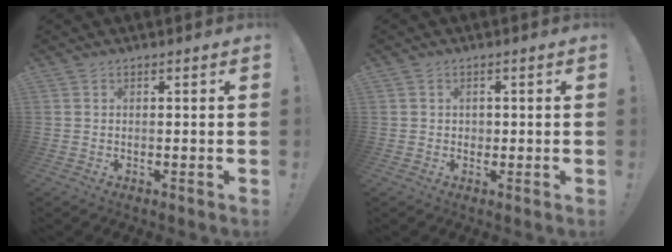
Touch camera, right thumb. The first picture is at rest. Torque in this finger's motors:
{"motor_torque": [0.27, -0.42, 0.32, -0.23, 0.00]}